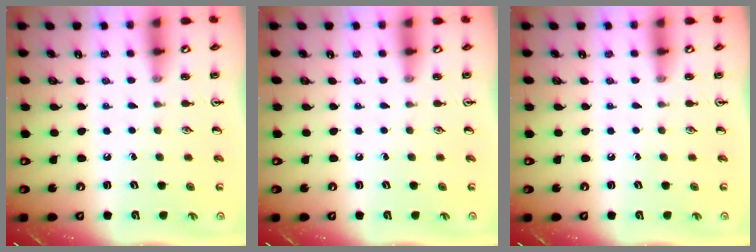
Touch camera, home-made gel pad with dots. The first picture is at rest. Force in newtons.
{"total": 0.0}
{"total": 0.0}